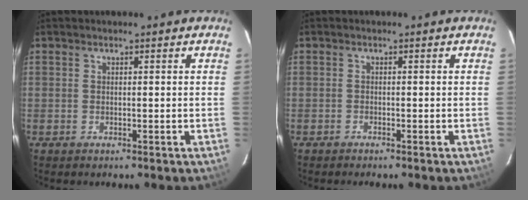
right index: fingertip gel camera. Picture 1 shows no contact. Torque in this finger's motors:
{"motor_torque": [0.30, -0.28, 0.00, -0.03]}